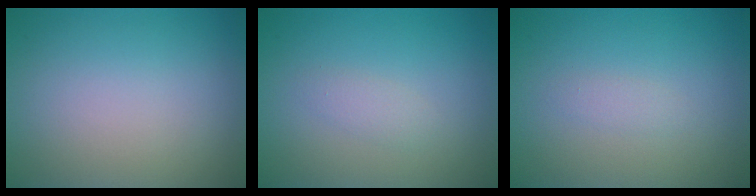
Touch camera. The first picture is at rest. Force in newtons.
{"total": 1.1, "press": 1.1, "slide": 0.0}
{"total": 0.8, "press": 0.8, "slide": 0.0}